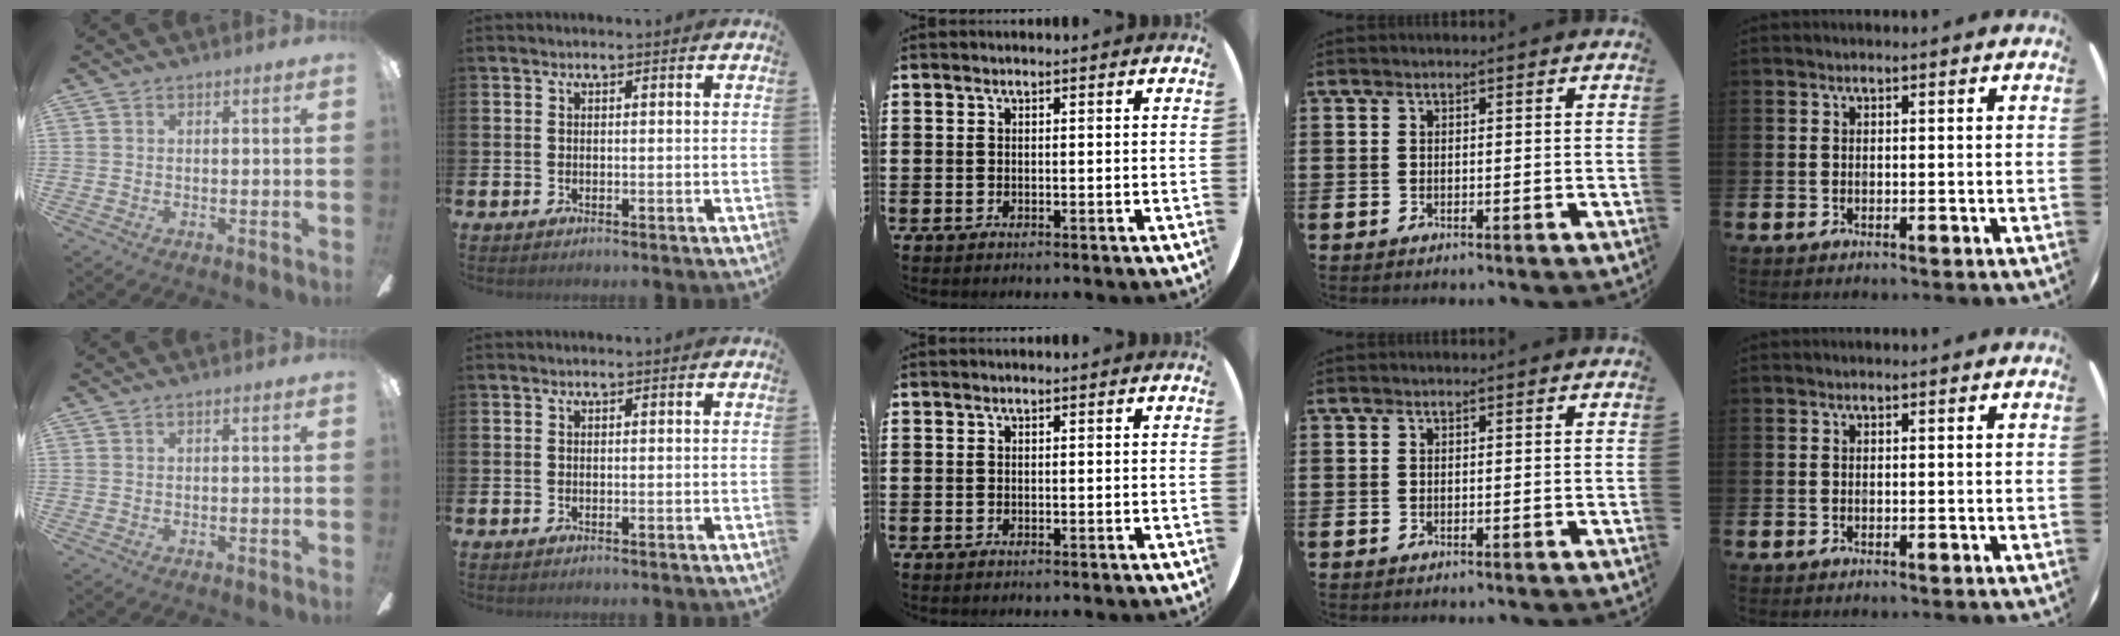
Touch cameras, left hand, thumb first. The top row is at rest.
{}